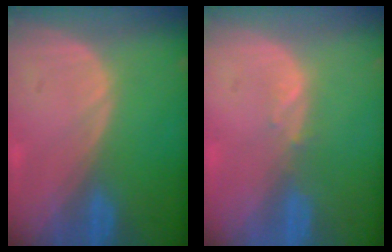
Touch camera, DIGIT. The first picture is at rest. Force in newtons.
{"total": 1.1, "press": 1.0, "slide": 0.4}